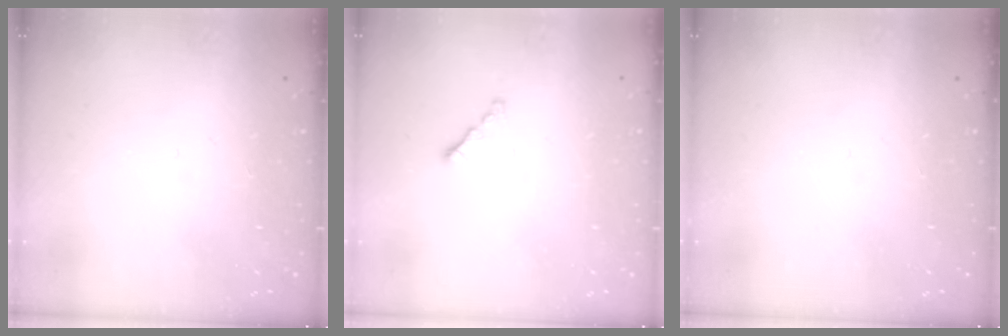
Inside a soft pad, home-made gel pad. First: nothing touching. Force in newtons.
{"total": 0.8, "press": 0.7, "slide": 0.4}
{"total": 0.0}